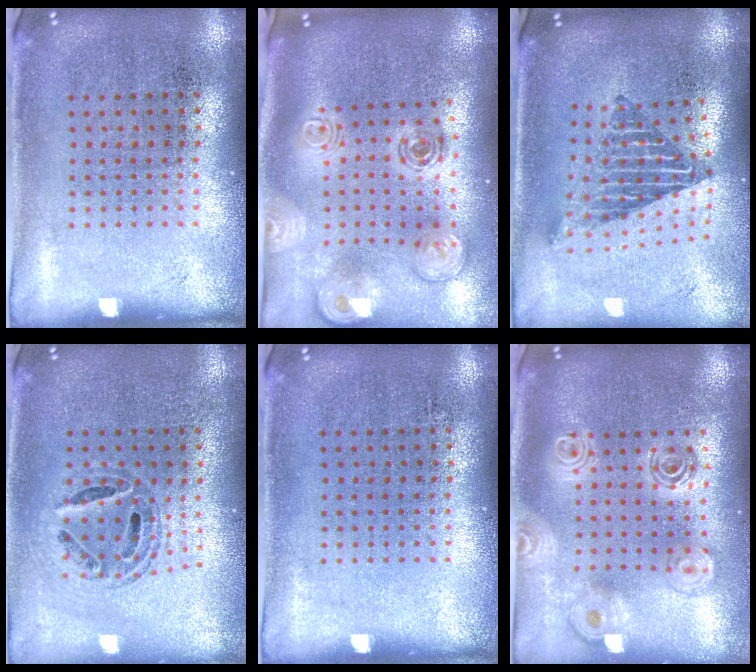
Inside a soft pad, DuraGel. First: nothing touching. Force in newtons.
{"total": 2.5, "press": 1.9, "slide": 1.6}
{"total": 2.1, "press": 1.6, "slide": 1.4}
{"total": 0.6, "press": 0.6, "slide": 0.2}
{"total": 0.0}
{"total": 2.1, "press": 1.7, "slide": 1.3}